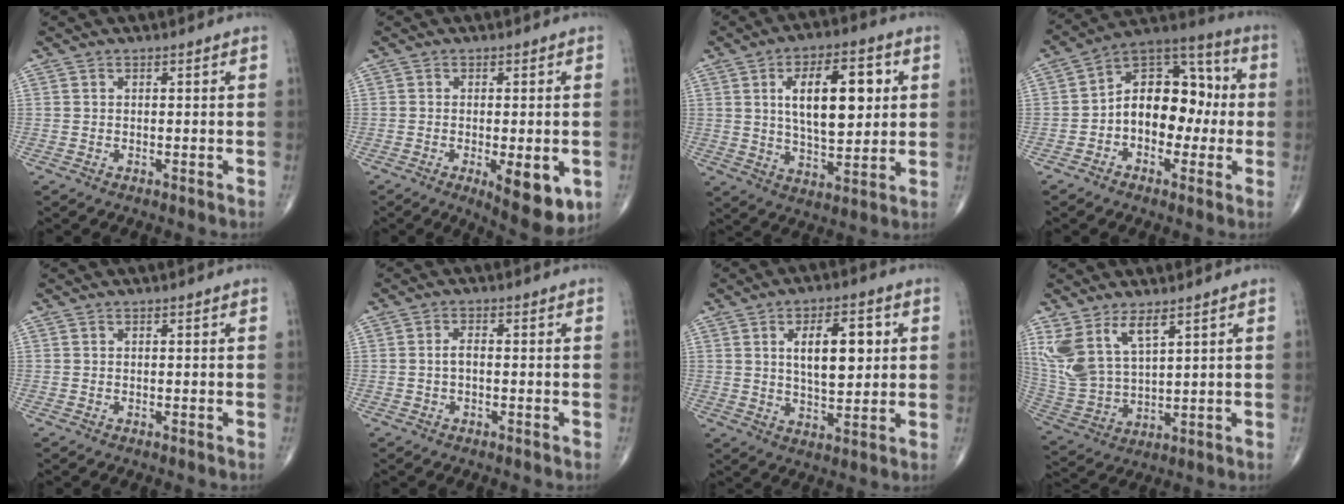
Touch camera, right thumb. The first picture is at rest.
{"total": 9.8, "force": [-3.1, 3.4, 8.7], "torque": [-0.104, -0.015, -0.037]}
{"total": 15.7, "force": [3.6, 7.3, 13.4], "torque": [-0.189, -0.007, 0.063]}
{"total": 14.9, "force": [-1.2, 9.9, 11.0], "torque": [-0.132, 0.049, -0.031]}
{"total": 0.0}
{"total": 1.9, "force": [-0.3, 0.9, 1.6], "torque": [-0.029, 0.007, -0.007]}
{"total": 11.1, "force": [2.6, 5.2, 9.5], "torque": [-0.128, -0.007, 0.045]}
{"total": 11.3, "force": [6.3, 4.9, 8.0], "torque": [-0.172, -0.026, 0.146]}